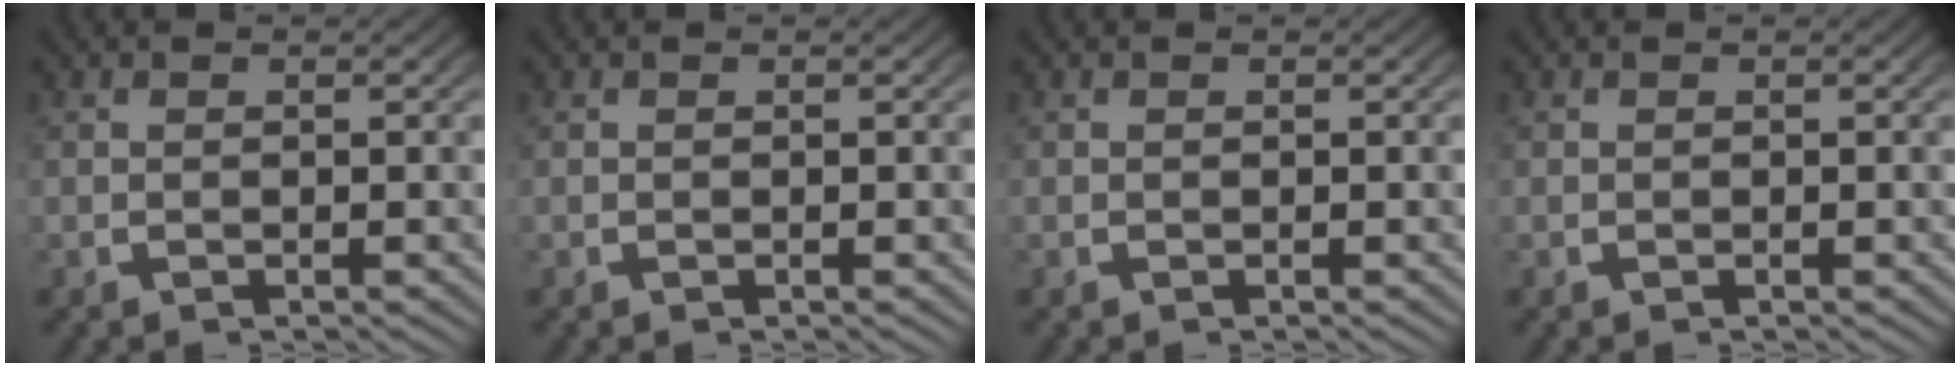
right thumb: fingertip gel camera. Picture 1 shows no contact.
{"total": 0.0}
{"total": 0.0}
{"total": 0.0}